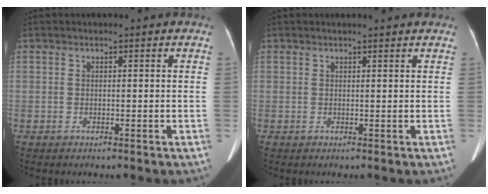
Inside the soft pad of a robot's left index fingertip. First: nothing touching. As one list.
[{"total": 2.3, "force": [2.2, 0.0, 0.8], "torque": [-0.015, 0.007, 0.023]}]